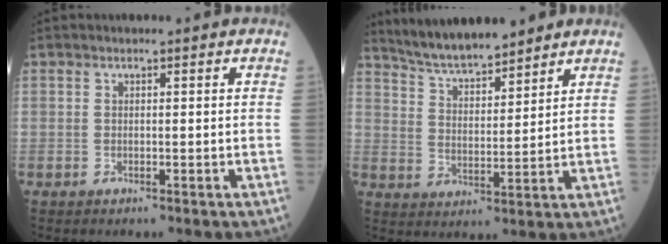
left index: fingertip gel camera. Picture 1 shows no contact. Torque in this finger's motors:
{"motor_torque": [0.17, -0.23, 0.23, 0.06]}